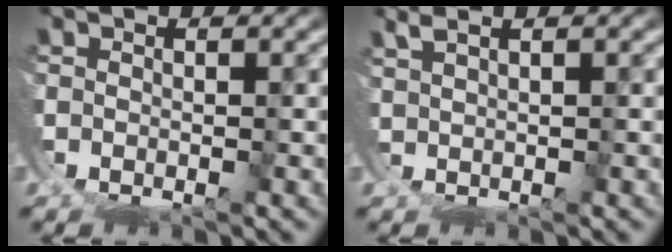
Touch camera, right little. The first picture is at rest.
{"total": 2.5, "force": [2.4, -0.7, 0.1], "torque": [0.002, 0.017, 0.038]}